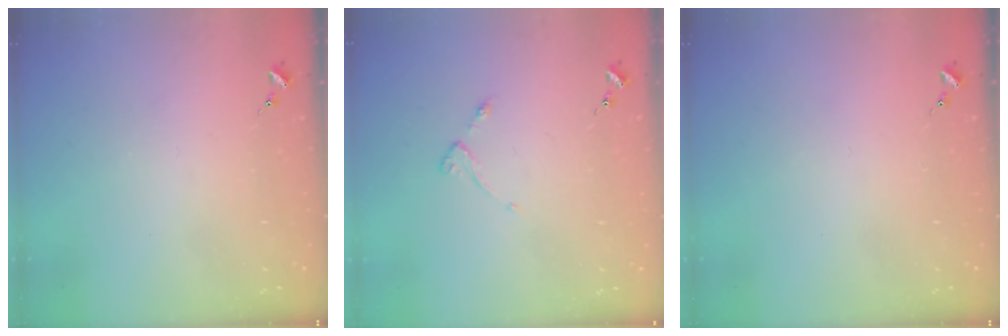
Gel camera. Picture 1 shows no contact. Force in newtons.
{"total": 2.8, "press": 2.7, "slide": 0.5}
{"total": 0.0}